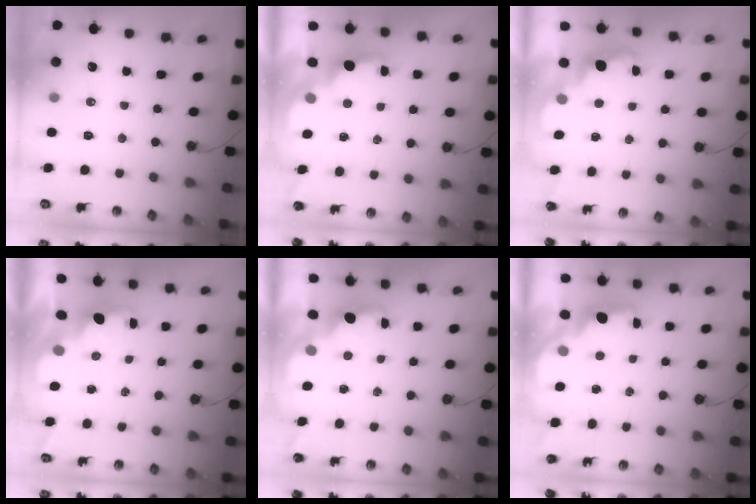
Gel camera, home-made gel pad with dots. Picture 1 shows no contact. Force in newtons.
{"total": 1.9, "press": 1.7, "slide": 0.8}
{"total": 2.4, "press": 2.4, "slide": 0.5}
{"total": 1.7, "press": 1.6, "slide": 0.7}
{"total": 1.9, "press": 1.7, "slide": 0.8}
{"total": 2.2, "press": 2.1, "slide": 0.6}